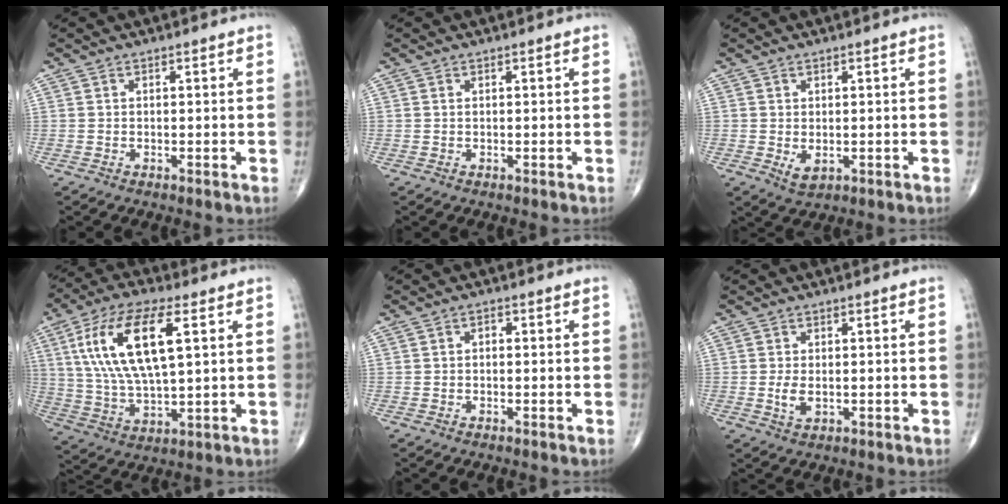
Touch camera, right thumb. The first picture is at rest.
{"total": 0.0}
{"total": 2.5, "force": [-0.2, 1.5, 2.0], "torque": [-0.028, -0.005, 0.005]}
{"total": 17.7, "force": [5.3, 6.6, 15.6], "torque": [-0.312, -0.002, 0.099]}
{"total": 1.0, "force": [-0.1, 0.7, 0.8], "torque": [-0.010, 0.005, -0.004]}
{"total": 2.9, "force": [-0.3, 1.7, 2.3], "torque": [-0.048, -0.007, -0.003]}